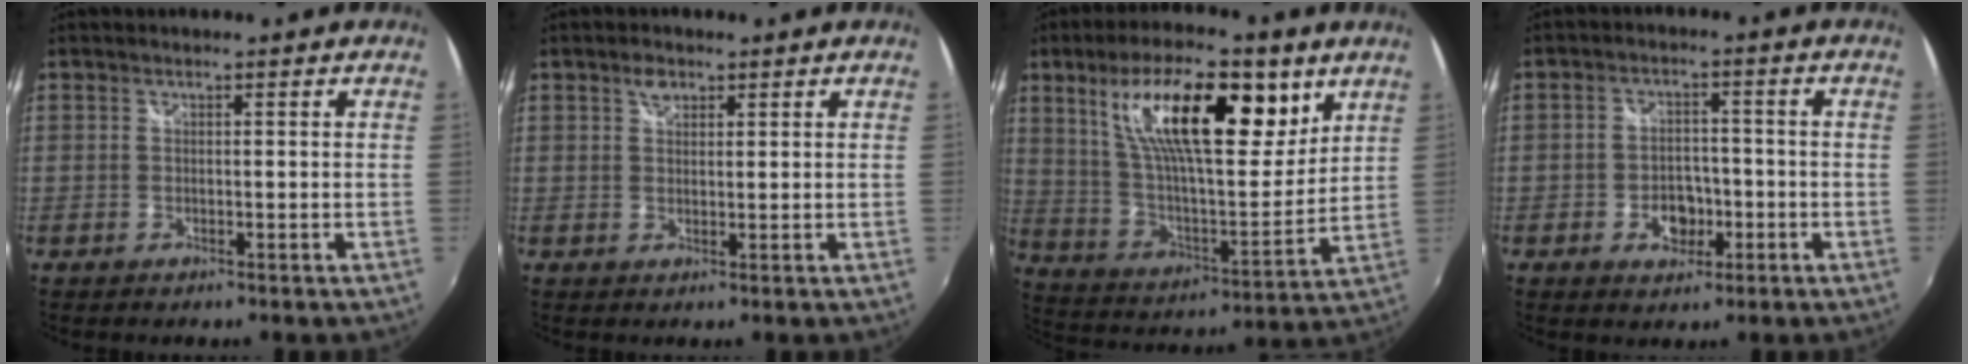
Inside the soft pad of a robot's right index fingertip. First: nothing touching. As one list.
[{"total": 2.3, "force": [1.3, 1.5, 1.2], "torque": [-0.017, 0.007, 0.022]}, {"total": 22.8, "force": [11.0, 8.3, 18.2], "torque": [-0.316, 0.014, 0.192]}, {"total": 5.5, "force": [-2.1, 4.0, 3.0], "torque": [-0.059, 0.005, -0.029]}]